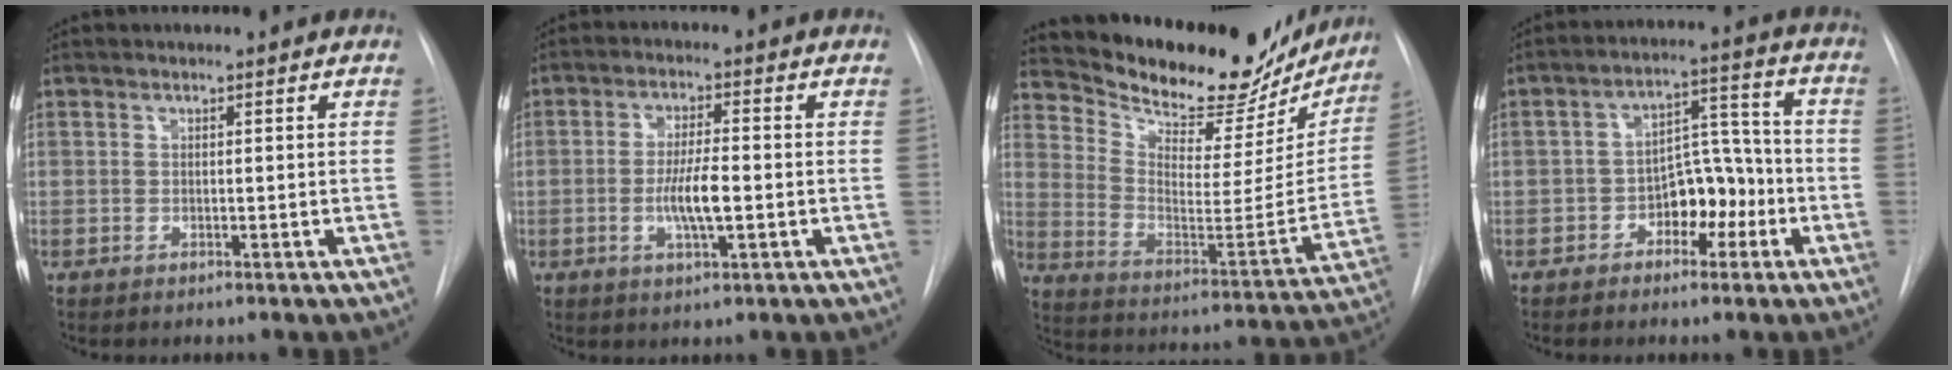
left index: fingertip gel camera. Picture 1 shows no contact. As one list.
[{"total": 5.8, "force": [-1.2, 1.0, 5.5], "torque": [-0.108, -0.005, -0.022]}, {"total": 25.5, "force": [22.5, 7.8, 9.0], "torque": [-0.146, -0.040, 0.312]}, {"total": 7.6, "force": [-3.3, 4.4, 5.3], "torque": [-0.078, 0.030, -0.052]}]